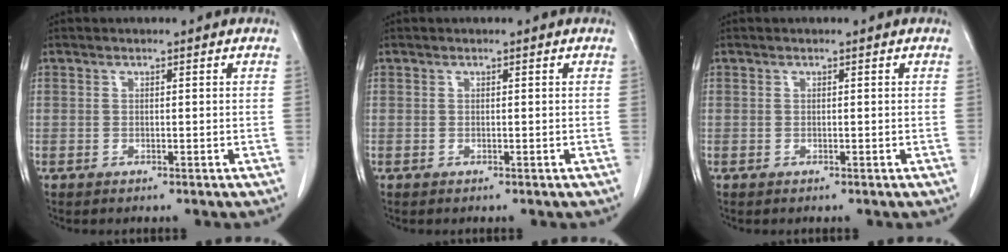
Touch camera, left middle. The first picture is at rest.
{"total": 0.0}
{"total": 0.0}